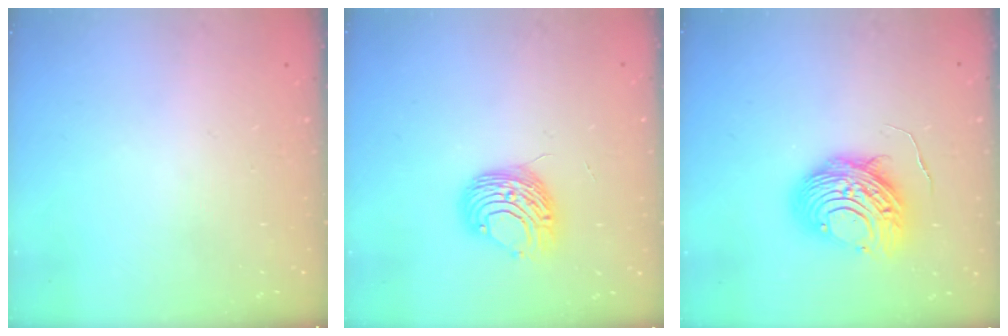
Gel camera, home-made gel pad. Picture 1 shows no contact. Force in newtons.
{"total": 9.7, "press": 9.7, "slide": 0.6}
{"total": 11.3, "press": 11.3, "slide": 1.2}